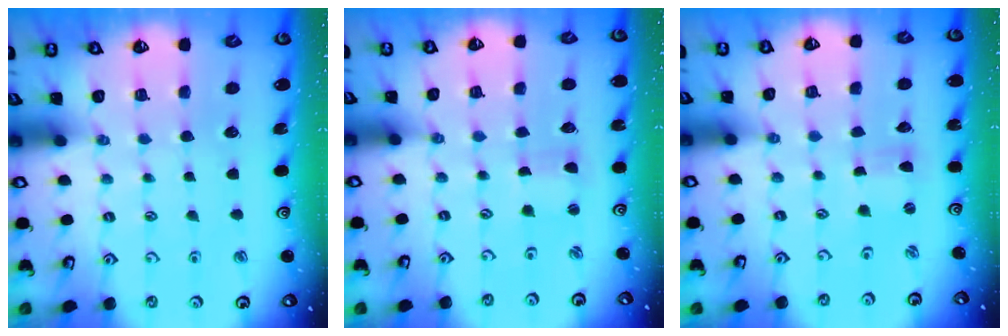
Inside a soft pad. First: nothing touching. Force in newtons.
{"total": 1.0, "press": 1.0, "slide": 0.0}
{"total": 0.0}